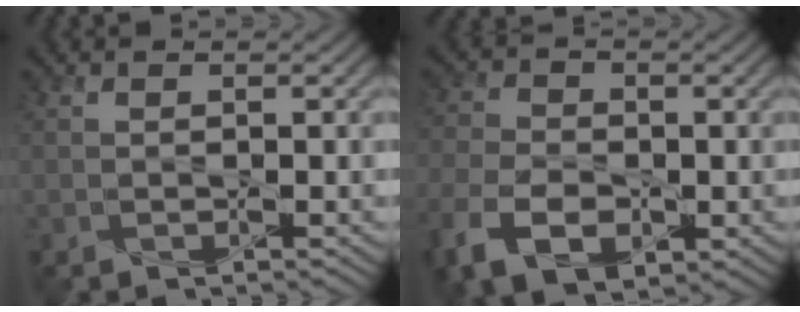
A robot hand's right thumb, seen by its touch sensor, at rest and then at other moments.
{"total": 9.2, "force": [-3.9, 5.9, 5.8], "torque": [-0.146, -0.023, -0.076]}